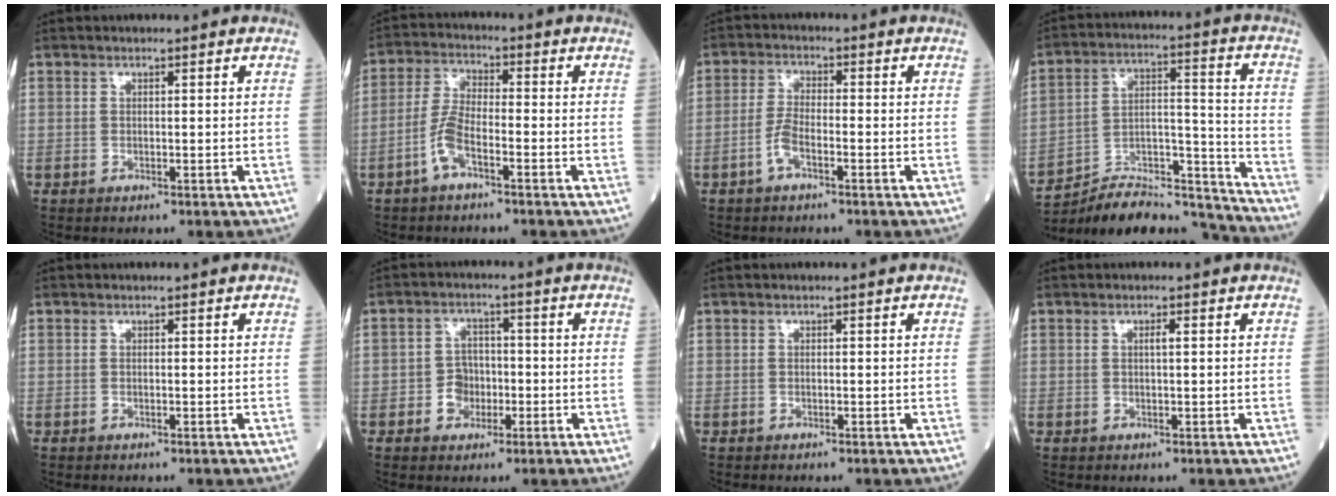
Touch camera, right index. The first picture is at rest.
{"total": 5.3, "force": [-2.7, 1.5, 4.3], "torque": [-0.096, 0.006, -0.058]}
{"total": 3.5, "force": [-1.8, 1.0, 2.9], "torque": [-0.062, 0.004, -0.039]}
{"total": 18.3, "force": [-17.8, 2.2, 3.7], "torque": [-0.071, 0.036, -0.287]}
{"total": 0.0}
{"total": 4.3, "force": [-1.3, 3.6, 1.8], "torque": [-0.026, 0.011, -0.022]}
{"total": 0.0}
{"total": 0.9, "force": [0.2, 0.1, 0.9], "torque": [-0.017, 0.003, 0.003]}